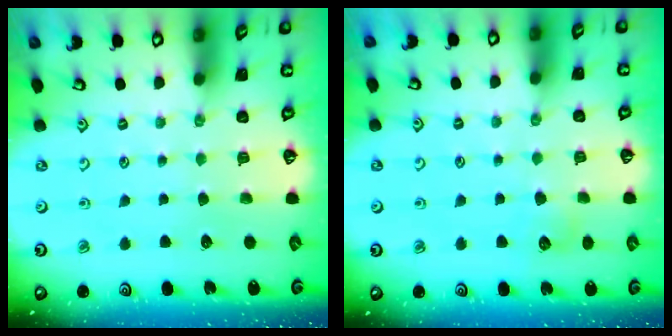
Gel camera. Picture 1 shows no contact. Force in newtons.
{"total": 7.3, "press": 7.3, "slide": 0.8}